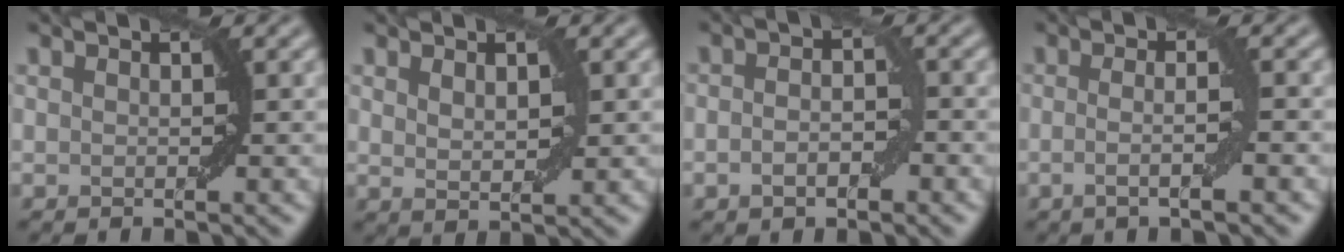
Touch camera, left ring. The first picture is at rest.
{"total": 1.8, "force": [0.8, 0.8, 1.4], "torque": [-0.024, -0.003, 0.019]}
{"total": 2.6, "force": [-0.9, 1.3, 2.1], "torque": [-0.036, 0.002, -0.017]}
{"total": 3.1, "force": [-0.5, 0.8, 3.0], "torque": [-0.035, -0.001, -0.013]}